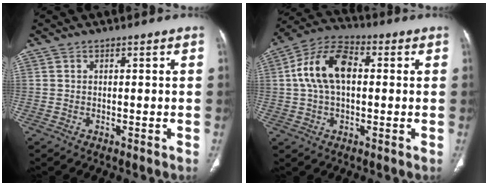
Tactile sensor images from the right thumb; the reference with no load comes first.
{"total": 12.7, "force": [1.6, 7.5, 10.1], "torque": [-0.190, 0.031, 0.022]}